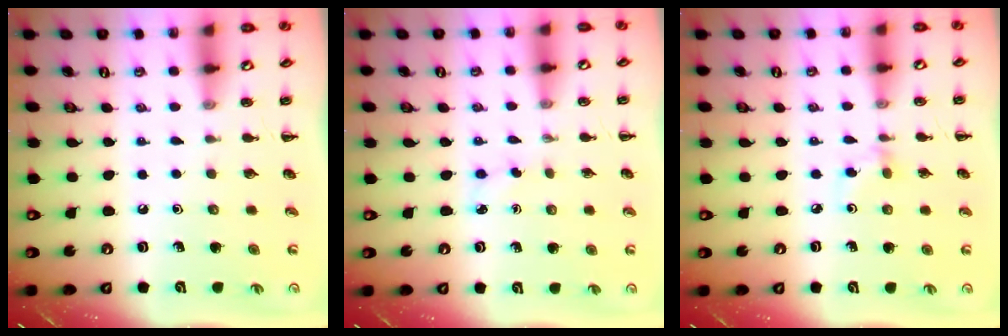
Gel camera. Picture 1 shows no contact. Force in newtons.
{"total": 2.8, "press": 2.7, "slide": 0.8}
{"total": 3.1, "press": 2.9, "slide": 1.2}